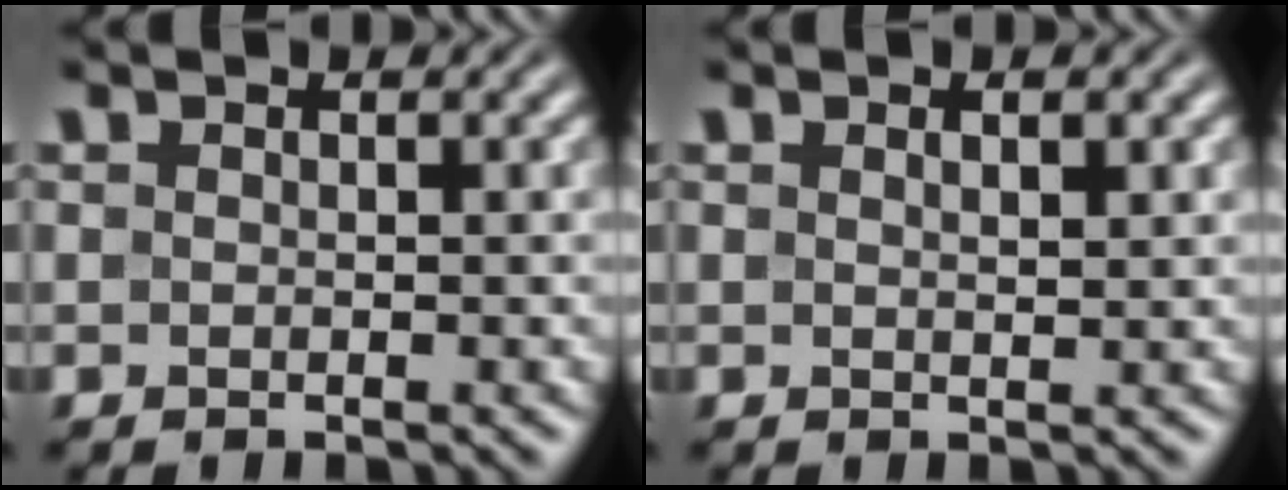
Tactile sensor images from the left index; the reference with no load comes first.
{"total": 1.2, "force": [0.6, 0.3, 1.0], "torque": [-0.016, 0.000, 0.011]}